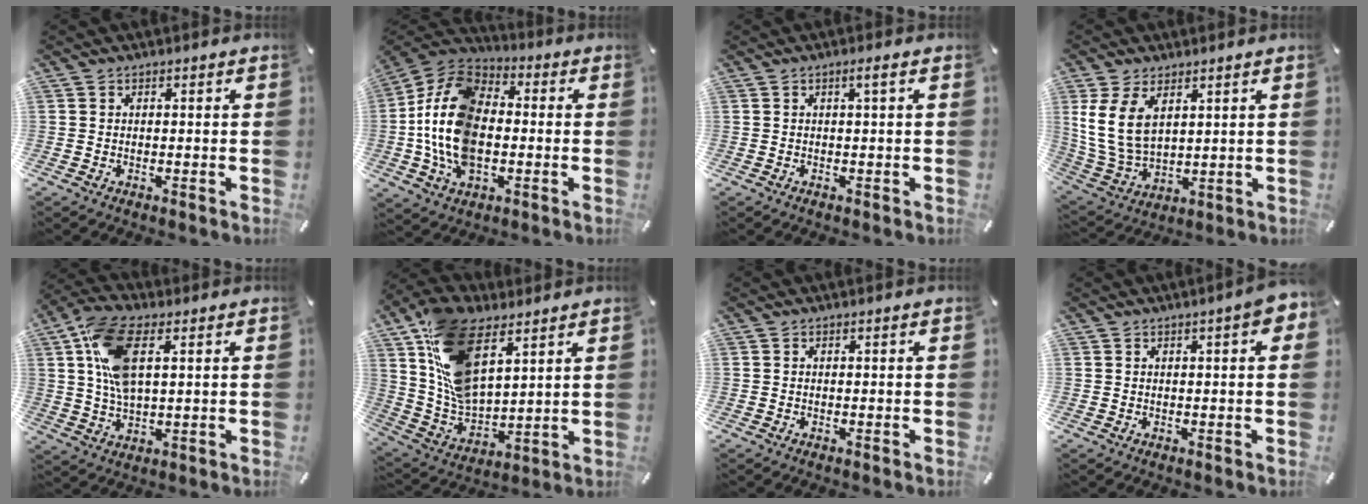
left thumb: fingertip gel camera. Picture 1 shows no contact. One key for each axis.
{"total": 17.7, "fx": -2.3, "fy": 12.0, "fz": 12.8, "tx": -0.299, "ty": 0.008, "tz": -0.046}
{"total": 2.2, "fx": 0.4, "fy": 0.1, "fz": 2.1, "tx": -0.040, "ty": 0.000, "tz": 0.005}
{"total": 10.6, "fx": 4.5, "fy": 6.7, "fz": 7.0, "tx": -0.168, "ty": -0.018, "tz": 0.084}
{"total": 13.0, "fx": 3.9, "fy": 6.4, "fz": 10.6, "tx": -0.231, "ty": 0.000, "tz": 0.073}
{"total": 18.3, "fx": 9.2, "fy": 10.7, "fz": 11.7, "tx": -0.250, "ty": -0.037, "tz": 0.171}
{"total": 0.0}
{"total": 4.7, "fx": 1.6, "fy": 1.1, "fz": 4.2, "tx": -0.064, "ty": 0.001, "tz": 0.025}